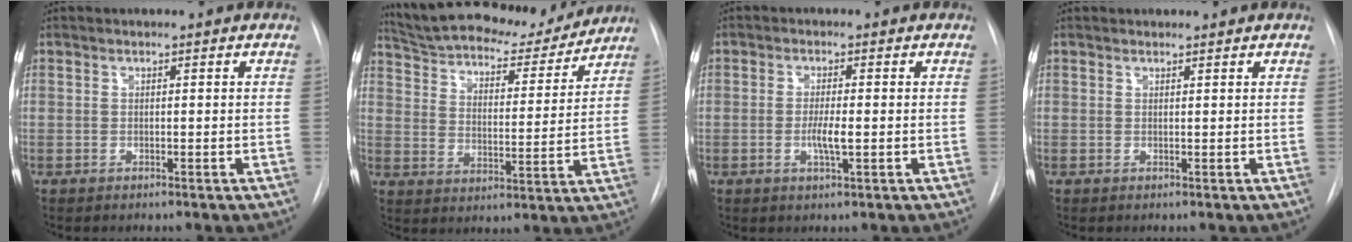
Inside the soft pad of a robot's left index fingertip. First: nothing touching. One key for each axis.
{"total": 19.1, "fx": 17.5, "fy": 4.5, "fz": 6.3, "tx": -0.105, "ty": -0.007, "tz": 0.253}
{"total": 3.1, "fx": -0.9, "fy": 0.3, "fz": 3.0, "tx": -0.060, "ty": -0.010, "tz": -0.016}
{"total": 0.7, "fx": 0.7, "fy": 0.1, "fz": -0.1, "tx": -0.005, "ty": 0.004, "tz": 0.013}